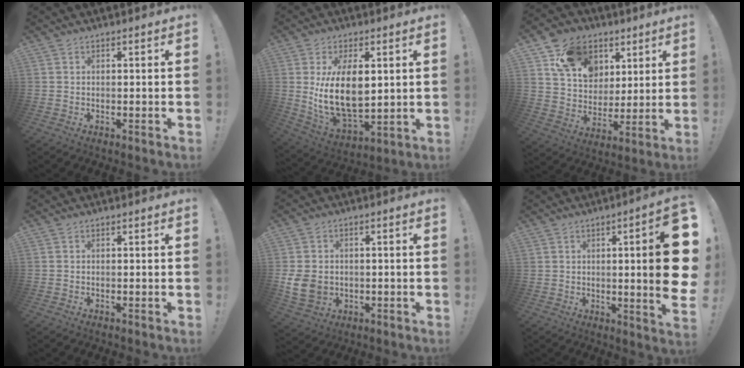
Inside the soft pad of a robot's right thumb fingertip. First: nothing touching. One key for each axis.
{"total": 15.8, "fx": 2.7, "fy": 8.6, "fz": 12.9, "tx": -0.252, "ty": -0.026, "tz": 0.046}
{"total": 15.5, "fx": 8.3, "fy": 11.6, "fz": 6.3, "tx": -0.116, "ty": -0.030, "tz": 0.162}
{"total": 0.0}
{"total": 8.3, "fx": -0.3, "fy": 7.0, "fz": 4.3, "tx": -0.082, "ty": -0.001, "tz": -0.003}
{"total": 15.6, "fx": 1.2, "fy": 2.1, "fz": 15.4, "tx": -0.209, "ty": -0.015, "tz": 0.014}